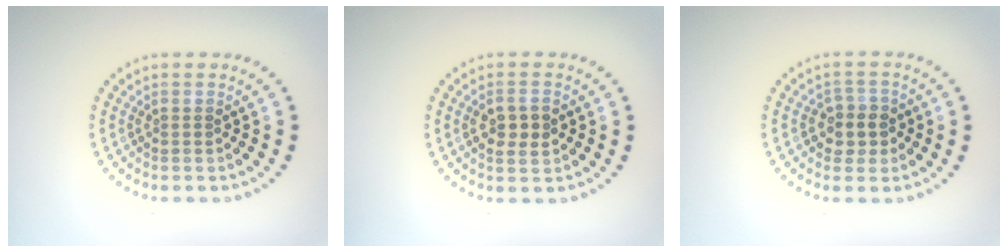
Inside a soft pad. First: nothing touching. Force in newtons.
{"total": 2.7, "press": 2.7, "slide": 0.3}
{"total": 2.6, "press": 2.4, "slide": 1.0}